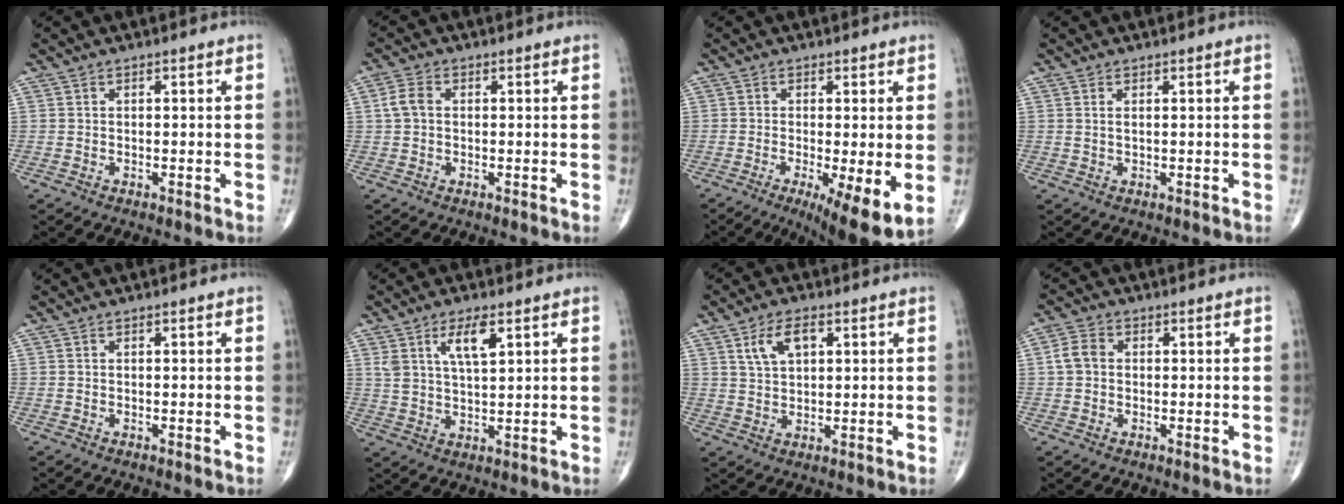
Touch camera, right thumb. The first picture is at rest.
{"total": 3.5, "force": [0.3, 2.5, 2.4], "torque": [-0.054, 0.010, 0.003]}
{"total": 10.3, "force": [-2.7, 2.6, 9.6], "torque": [-0.151, -0.024, -0.039]}
{"total": 1.0, "force": [0.4, 0.3, 0.9], "torque": [-0.022, 0.001, 0.009]}
{"total": 0.0}
{"total": 6.6, "force": [3.2, 2.3, 5.4], "torque": [-0.096, -0.013, 0.062]}
{"total": 6.1, "force": [2.6, 3.2, 4.5], "torque": [-0.078, -0.003, 0.052]}
{"total": 3.8, "force": [0.2, 3.0, 2.3], "torque": [-0.046, 0.012, -0.003]}